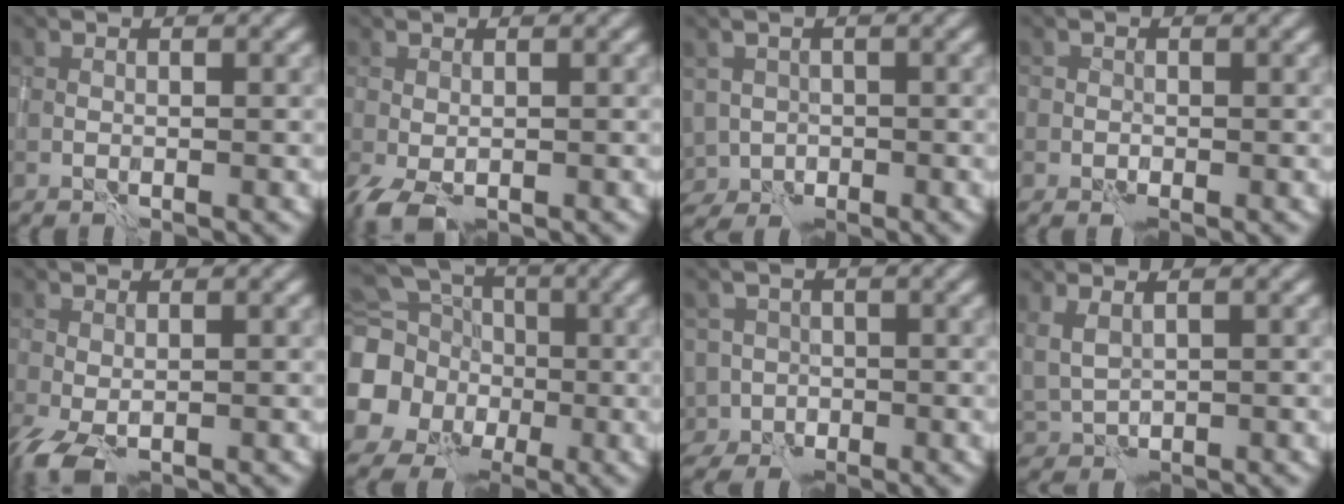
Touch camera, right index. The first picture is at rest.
{"total": 2.8, "force": [-1.8, 1.4, 1.6], "torque": [-0.030, -0.008, -0.031]}
{"total": 3.3, "force": [-1.6, 2.7, 0.9], "torque": [-0.004, -0.011, -0.031]}
{"total": 0.8, "force": [-0.4, 0.7, 0.1], "torque": [0.004, 0.000, -0.009]}
{"total": 3.5, "force": [-1.9, 1.7, 2.4], "torque": [-0.049, -0.010, -0.034]}
{"total": 12.0, "force": [-1.2, 11.3, 4.0], "torque": [-0.134, -0.018, -0.044]}
{"total": 5.4, "force": [-3.0, 4.4, 0.9], "torque": [-0.001, -0.016, -0.056]}
{"total": 2.2, "force": [1.2, 1.1, 1.5], "torque": [-0.033, -0.003, 0.036]}